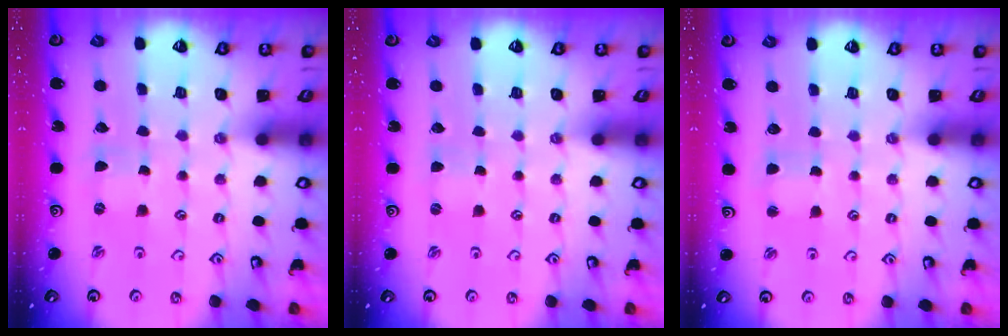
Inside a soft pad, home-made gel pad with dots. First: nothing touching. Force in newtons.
{"total": 0.0}
{"total": 1.7, "press": 1.6, "slide": 0.2}